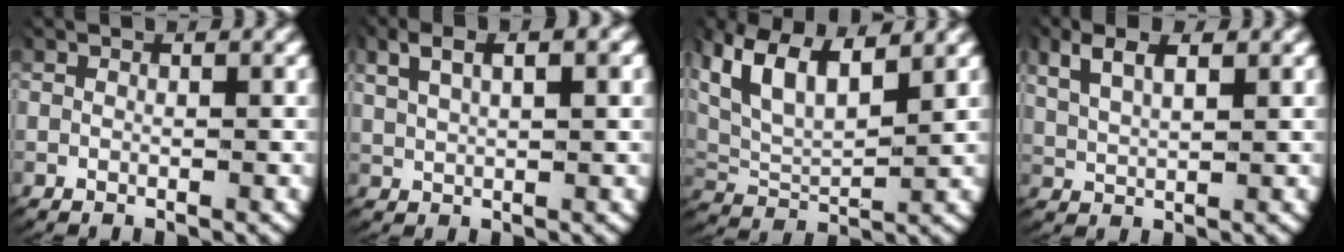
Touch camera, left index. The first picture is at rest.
{"total": 3.6, "force": [2.1, 1.4, 2.6], "torque": [-0.045, 0.014, 0.041]}
{"total": 8.4, "force": [3.0, 5.6, 5.4], "torque": [-0.145, -0.024, 0.063]}
{"total": 3.5, "force": [2.0, 1.9, 2.3], "torque": [-0.052, 0.002, 0.041]}